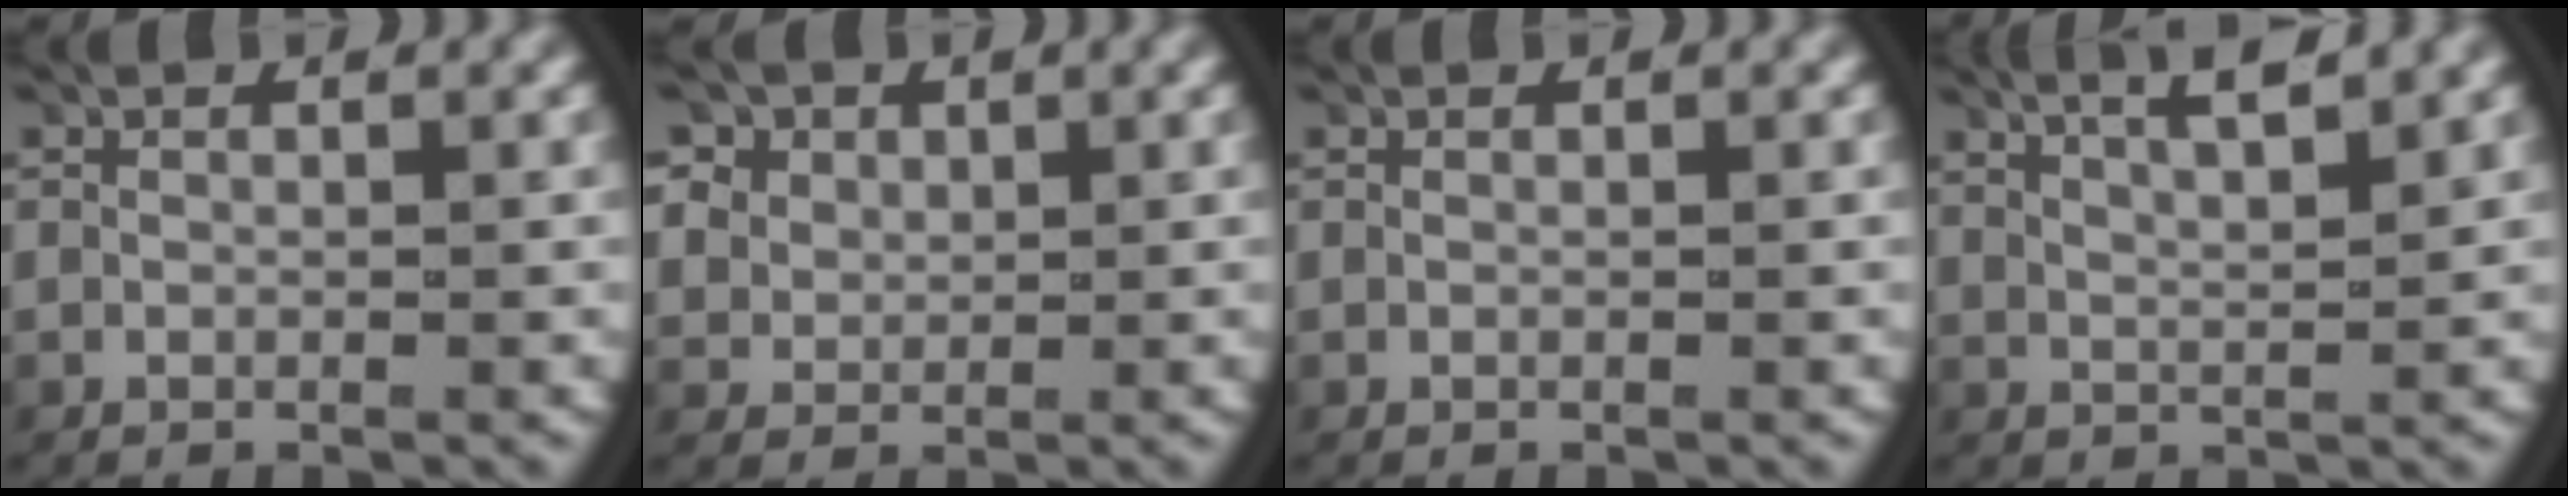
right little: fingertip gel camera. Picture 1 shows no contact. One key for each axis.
{"total": 4.4, "fx": 1.9, "fy": 3.5, "fz": 1.7, "tx": -0.042, "ty": -0.004, "tz": 0.037}
{"total": 0.0}
{"total": 6.3, "fx": 4.9, "fy": 1.9, "fz": 3.6, "tx": -0.057, "ty": 0.014, "tz": 0.073}